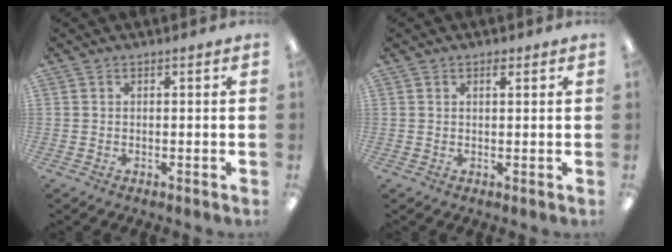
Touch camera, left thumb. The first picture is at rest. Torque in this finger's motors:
{"motor_torque": [-0.11, -0.03, -0.18, 0.07, 0.02]}